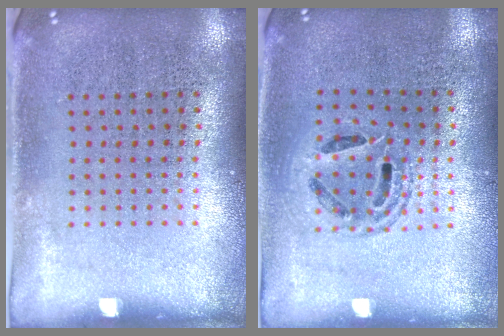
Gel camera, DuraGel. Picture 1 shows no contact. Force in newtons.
{"total": 1.3, "press": 1.1, "slide": 0.6}